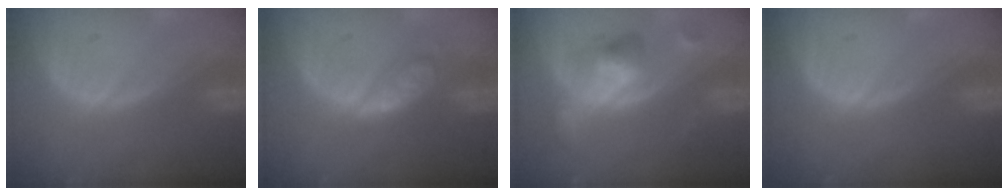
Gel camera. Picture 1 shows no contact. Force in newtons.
{"total": 4.5, "press": 4.5, "slide": 0.6}
{"total": 5.6, "press": 5.6, "slide": 0.2}
{"total": 0.0}